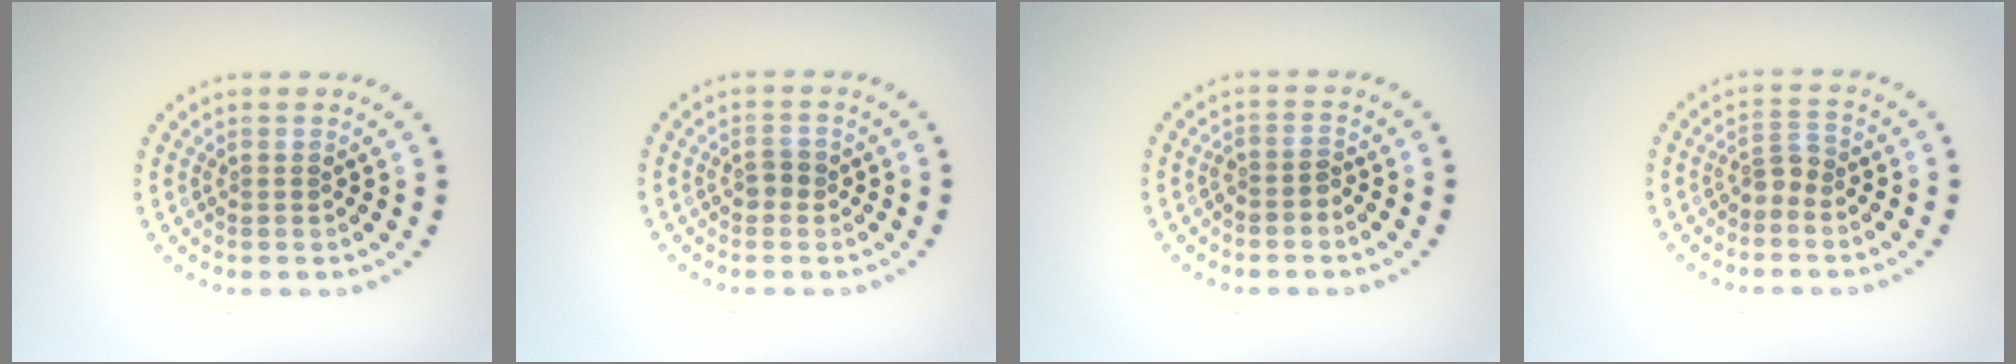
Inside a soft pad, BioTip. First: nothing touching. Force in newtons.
{"total": 1.1, "press": 1.1, "slide": 0.3}
{"total": 1.5, "press": 1.1, "slide": 0.9}
{"total": 1.8, "press": 1.3, "slide": 1.2}